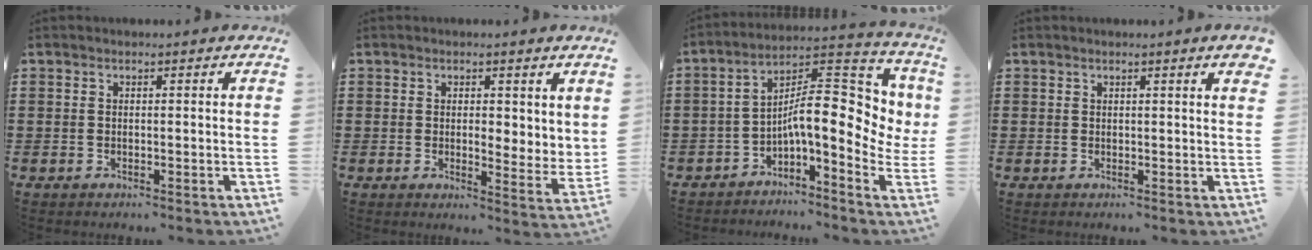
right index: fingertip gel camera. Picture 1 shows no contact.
{"total": 2.7, "force": [1.5, 1.4, 1.7], "torque": [-0.022, -0.004, 0.023]}
{"total": 12.4, "force": [0.2, 4.2, 11.7], "torque": [-0.173, -0.028, -0.004]}
{"total": 1.3, "force": [1.0, -0.1, 0.8], "torque": [-0.016, -0.001, 0.019]}